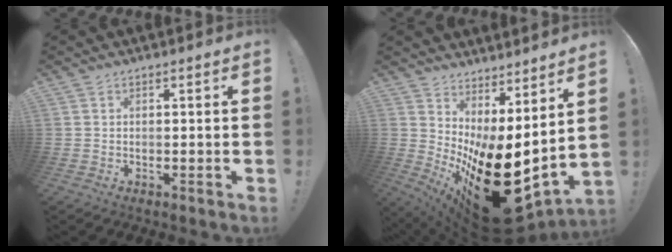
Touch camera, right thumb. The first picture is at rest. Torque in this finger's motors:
{"motor_torque": [-0.30, 2.26, 2.77, 0.00, 0.40]}